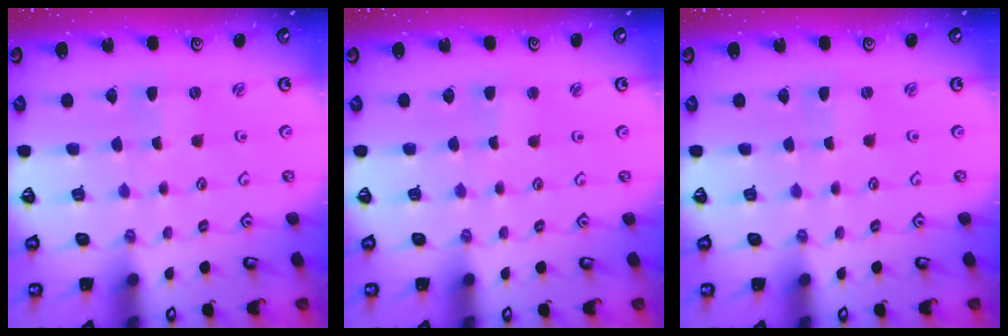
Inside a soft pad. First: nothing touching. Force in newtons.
{"total": 1.8, "press": 1.7, "slide": 0.3}
{"total": 0.0}